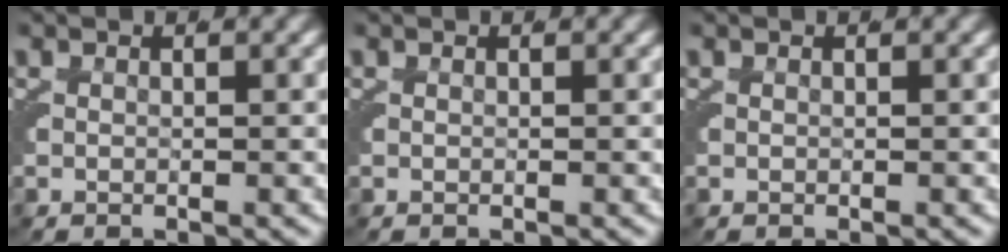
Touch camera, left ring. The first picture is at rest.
{"total": 0.0}
{"total": 0.0}